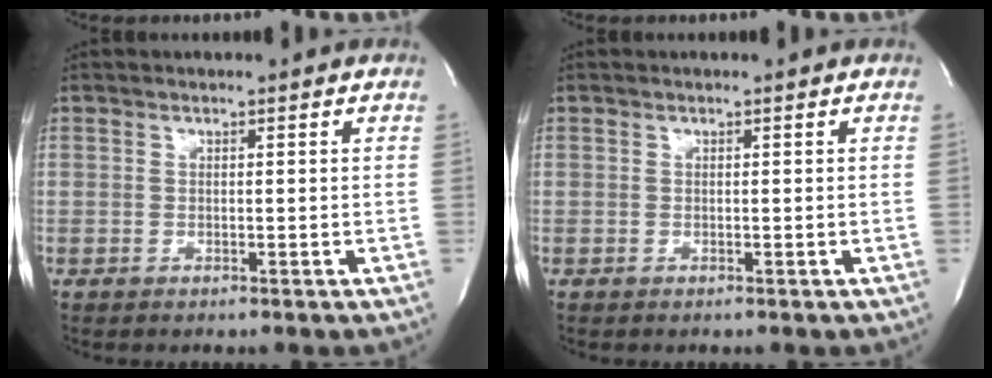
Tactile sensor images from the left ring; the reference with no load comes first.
{"total": 0.0}